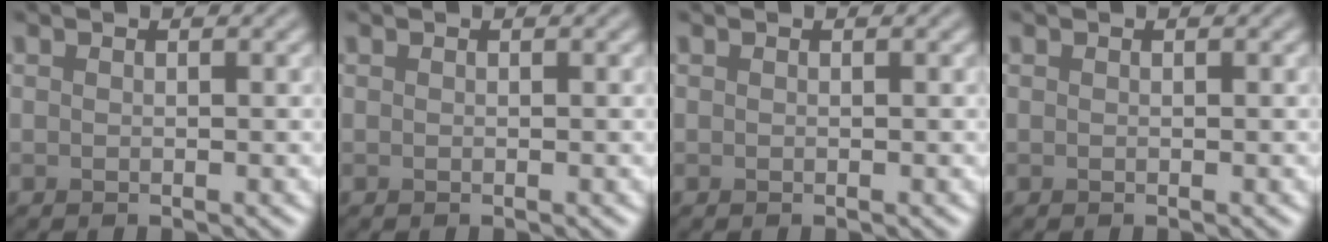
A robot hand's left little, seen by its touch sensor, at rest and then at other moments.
{"total": 0.0}
{"total": 0.0}
{"total": 0.0}